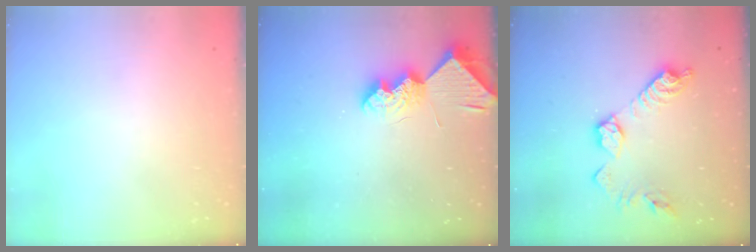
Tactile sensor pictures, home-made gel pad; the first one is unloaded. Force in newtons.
{"total": 9.6, "press": 9.6, "slide": 0.2}
{"total": 12.5, "press": 12.5, "slide": 0.7}